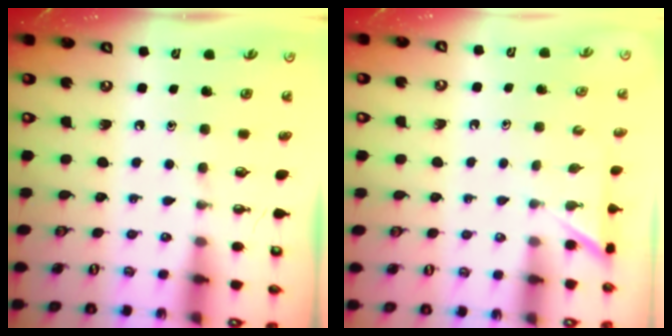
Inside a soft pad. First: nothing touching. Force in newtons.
{"total": 1.6, "press": 1.6, "slide": 0.2}